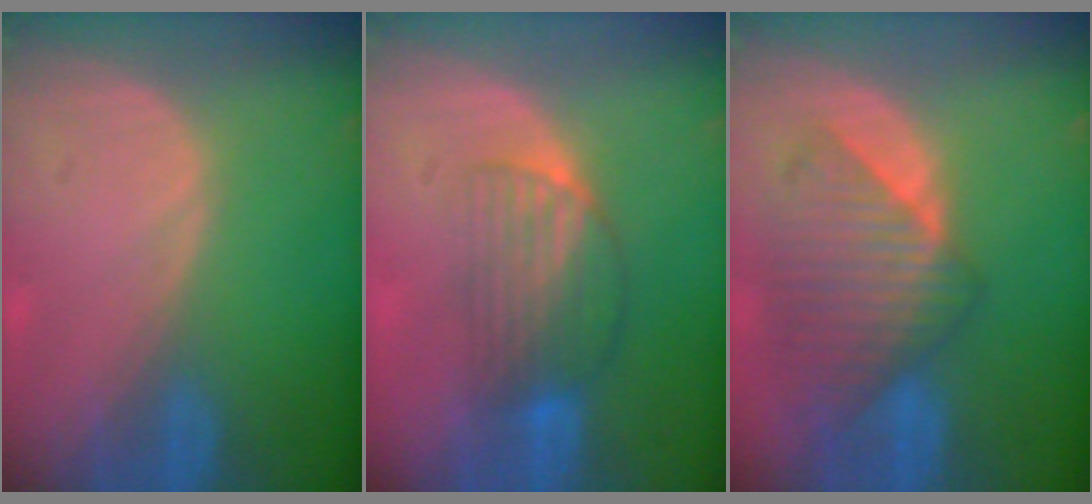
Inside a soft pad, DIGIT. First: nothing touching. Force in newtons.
{"total": 6.6, "press": 5.6, "slide": 3.4}
{"total": 9.0, "press": 8.1, "slide": 3.9}